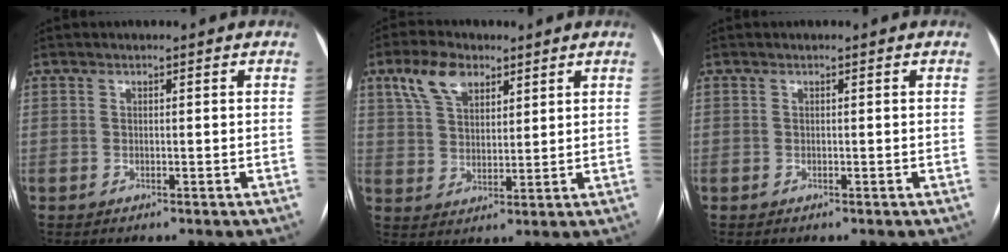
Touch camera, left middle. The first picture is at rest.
{"total": 7.9, "force": [4.7, 4.2, 4.8], "torque": [-0.099, 0.023, 0.092]}
{"total": 0.0}